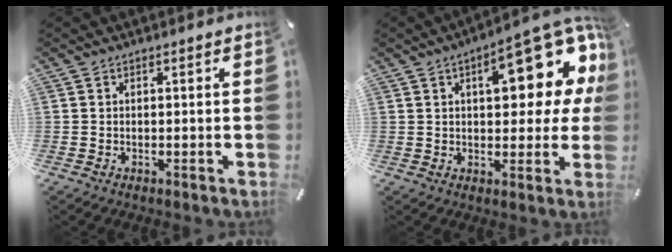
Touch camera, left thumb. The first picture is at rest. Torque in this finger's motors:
{"motor_torque": [2.16, 2.13, 1.50, -0.93, 0.39]}